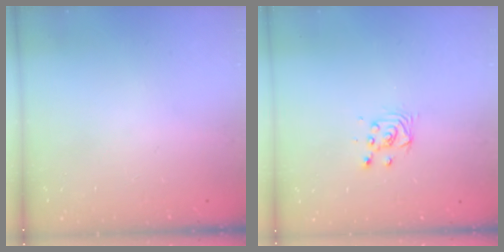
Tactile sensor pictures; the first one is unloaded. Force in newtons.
{"total": 3.4, "press": 3.4, "slide": 0.4}